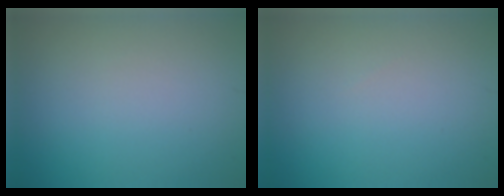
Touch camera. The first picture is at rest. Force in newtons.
{"total": 0.0}